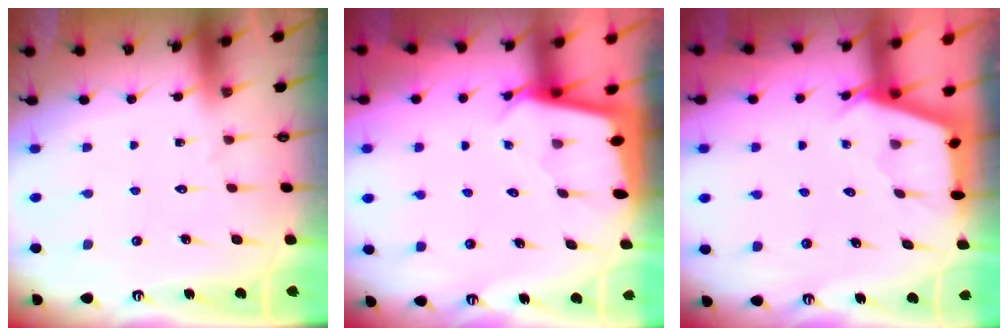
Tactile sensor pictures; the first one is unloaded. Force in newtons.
{"total": 2.4, "press": 2.4, "slide": 0.1}
{"total": 2.7, "press": 2.7, "slide": 0.3}